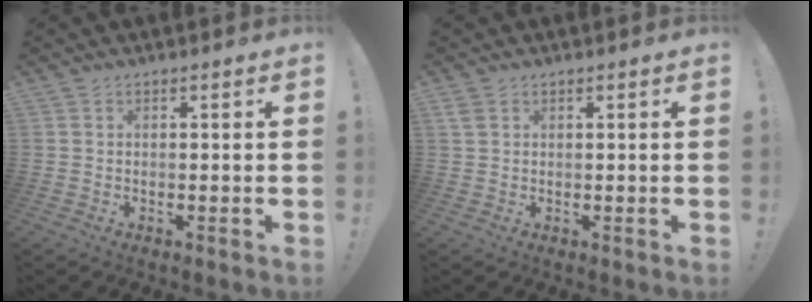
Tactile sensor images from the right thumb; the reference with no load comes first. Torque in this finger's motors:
{"motor_torque": [0.39, 0.29, 0.47, 0.04, 0.04]}